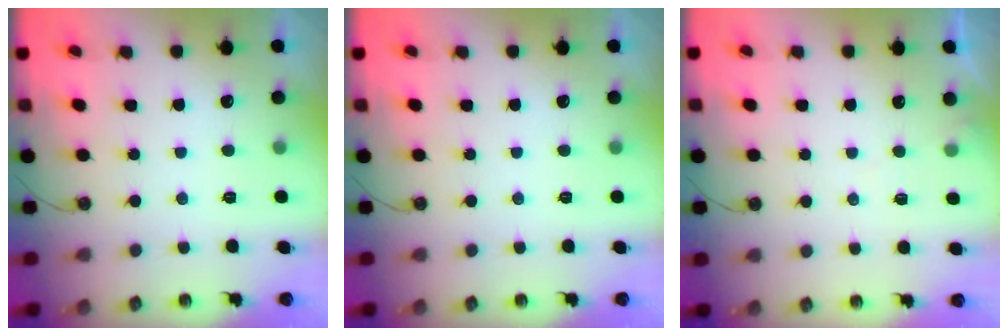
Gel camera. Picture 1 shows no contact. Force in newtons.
{"total": 0.0}
{"total": 4.2, "press": 4.1, "slide": 0.6}